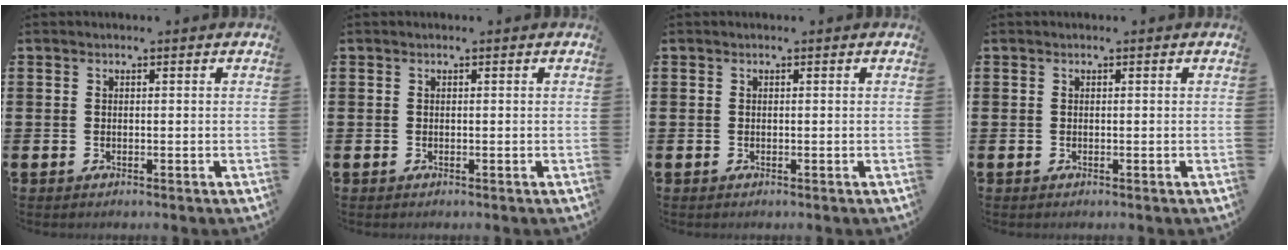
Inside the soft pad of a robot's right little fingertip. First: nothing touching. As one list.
[{"total": 0.0}, {"total": 0.0}, {"total": 0.0}]